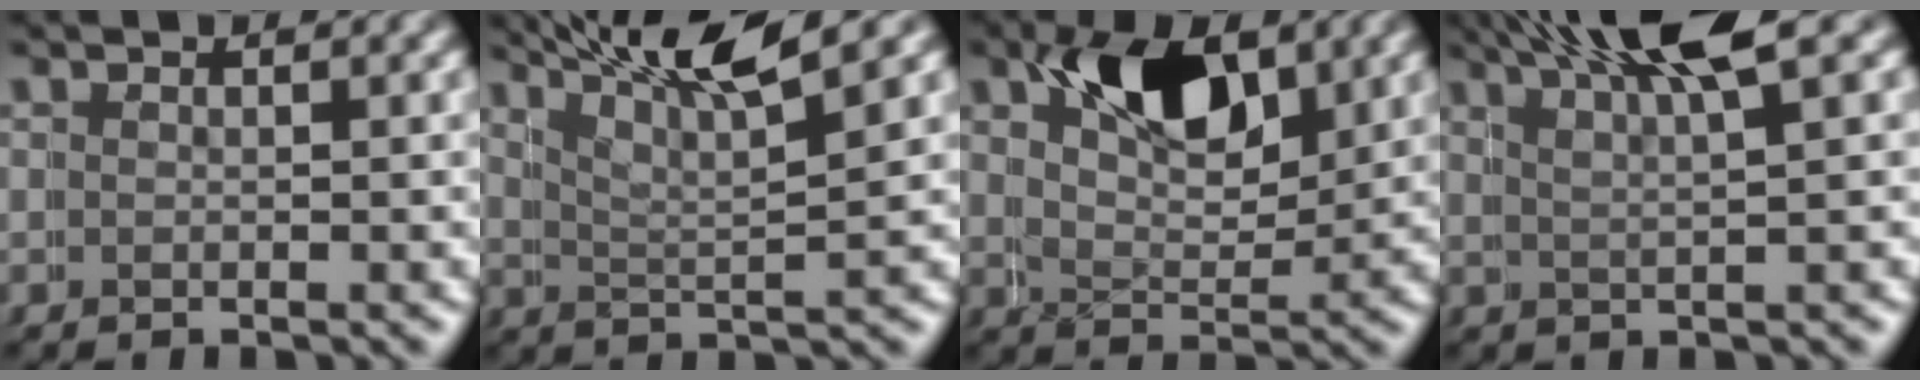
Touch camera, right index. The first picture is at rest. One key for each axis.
{"total": 8.1, "fx": 6.6, "fy": 0.8, "fz": 4.5, "tx": -0.077, "ty": 0.010, "tz": 0.102}
{"total": 7.4, "fx": 4.1, "fy": 3.9, "fz": 4.7, "tx": -0.091, "ty": -0.006, "tz": 0.071}
{"total": 6.4, "fx": 4.6, "fy": 0.4, "fz": 4.4, "tx": -0.073, "ty": 0.014, "tz": 0.075}